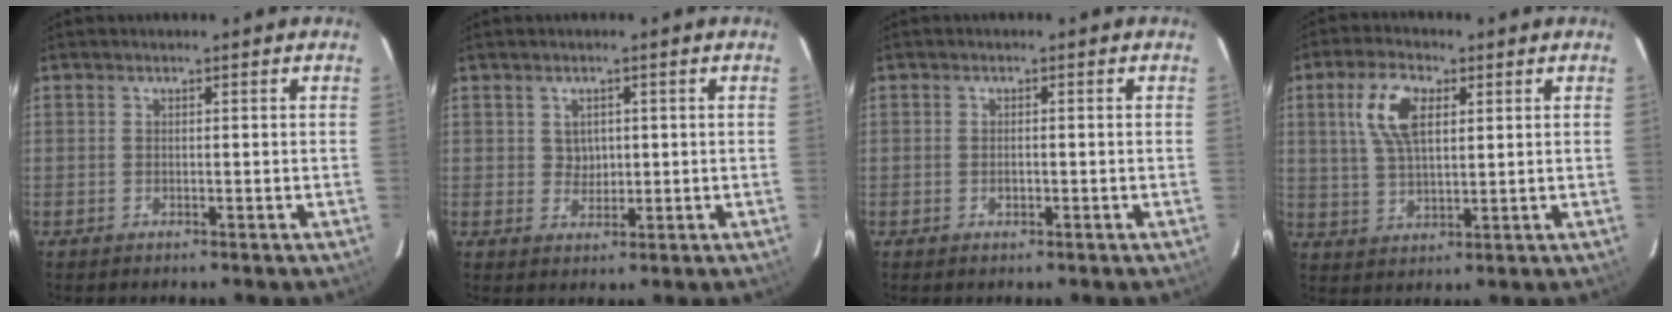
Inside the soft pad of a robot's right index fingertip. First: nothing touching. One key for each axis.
{"total": 2.7, "fx": 0.7, "fy": 2.5, "fz": 0.7, "tx": -0.008, "ty": 0.006, "tz": 0.014}
{"total": 1.1, "fx": -0.4, "fy": 0.8, "fz": 0.7, "tx": -0.012, "ty": 0.002, "tz": -0.006}
{"total": 9.0, "fx": 3.1, "fy": 4.5, "fz": 7.2, "tx": -0.144, "ty": 0.014, "tz": 0.062}